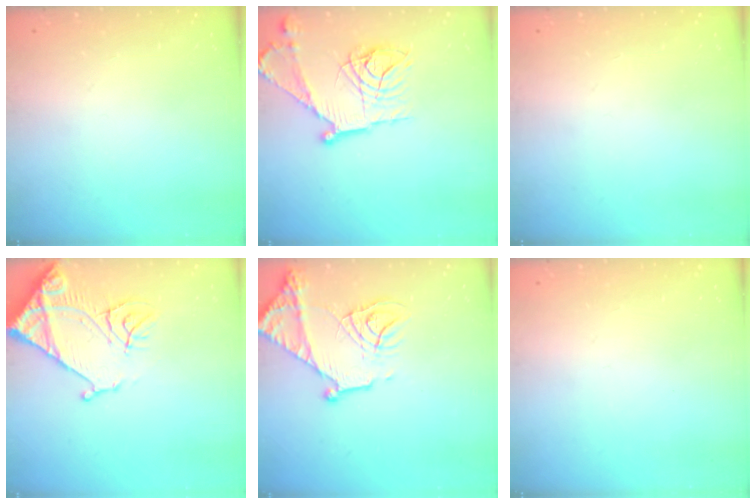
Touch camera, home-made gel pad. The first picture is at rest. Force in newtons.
{"total": 18.7, "press": 18.6, "slide": 1.5}
{"total": 0.0}
{"total": 14.4, "press": 14.3, "slide": 1.7}
{"total": 18.2, "press": 18.2, "slide": 1.1}
{"total": 0.0}